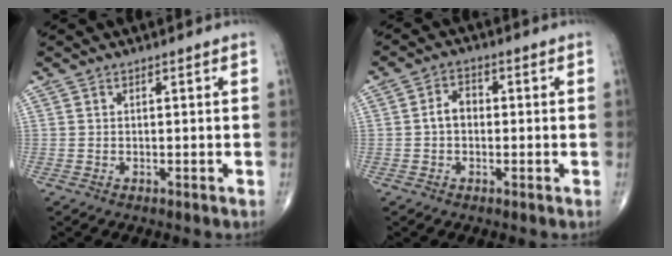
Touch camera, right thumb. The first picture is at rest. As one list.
[{"total": 3.6, "force": [-0.3, 2.6, 2.5], "torque": [-0.035, 0.018, -0.012]}]